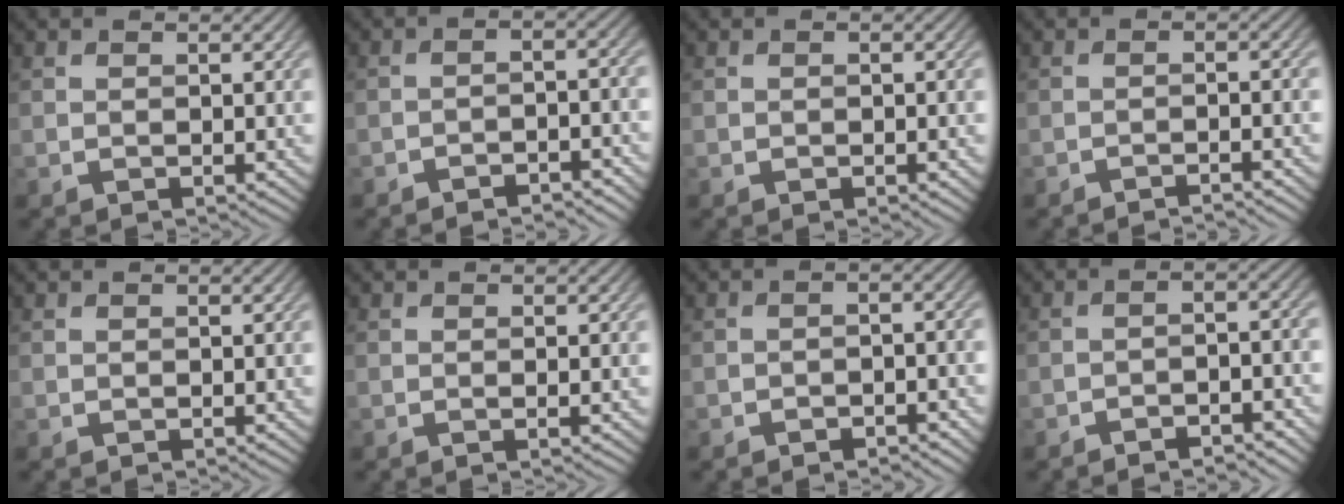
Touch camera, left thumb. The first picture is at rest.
{"total": 3.5, "force": [-2.9, 0.5, 2.0], "torque": [-0.033, 0.011, -0.047]}
{"total": 1.1, "force": [-0.3, 0.3, 1.0], "torque": [-0.014, -0.001, -0.003]}
{"total": 2.8, "force": [-2.1, 0.2, 1.8], "torque": [-0.023, 0.009, -0.046]}
{"total": 0.0}
{"total": 0.8, "force": [-0.1, 0.0, 0.8], "torque": [-0.016, 0.002, -0.004]}
{"total": 2.7, "force": [-1.9, 0.6, 1.9], "torque": [-0.033, 0.007, -0.031]}
{"total": 4.4, "force": [-3.1, 0.7, 3.0], "torque": [-0.048, 0.011, -0.049]}